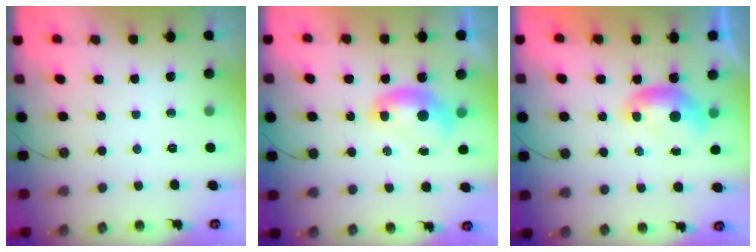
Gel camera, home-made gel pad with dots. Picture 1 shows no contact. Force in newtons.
{"total": 1.5, "press": 1.5, "slide": 0.2}
{"total": 0.0}